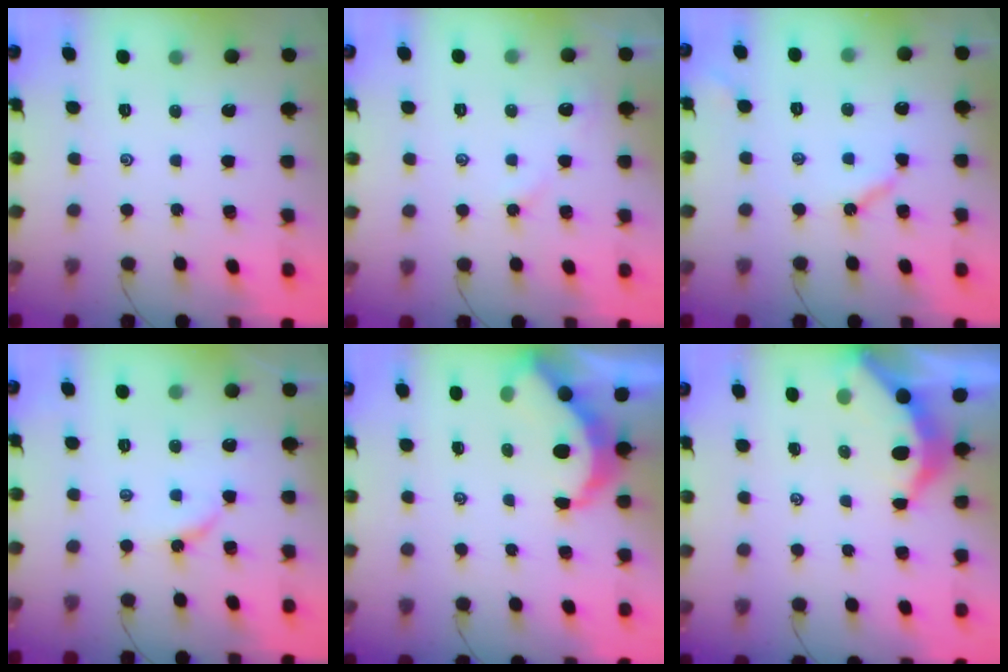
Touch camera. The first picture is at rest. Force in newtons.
{"total": 2.8, "press": 2.8, "slide": 0.5}
{"total": 4.8, "press": 4.8, "slide": 0.7}
{"total": 4.4, "press": 4.4, "slide": 0.5}
{"total": 4.8, "press": 4.7, "slide": 0.5}
{"total": 3.7, "press": 3.6, "slide": 0.4}